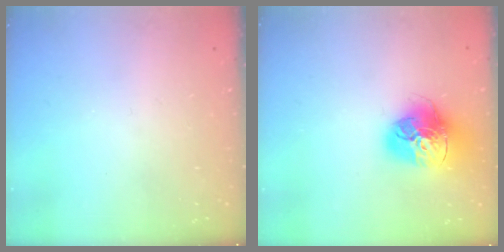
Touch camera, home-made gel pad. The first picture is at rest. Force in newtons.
{"total": 18.4, "press": 18.3, "slide": 1.8}